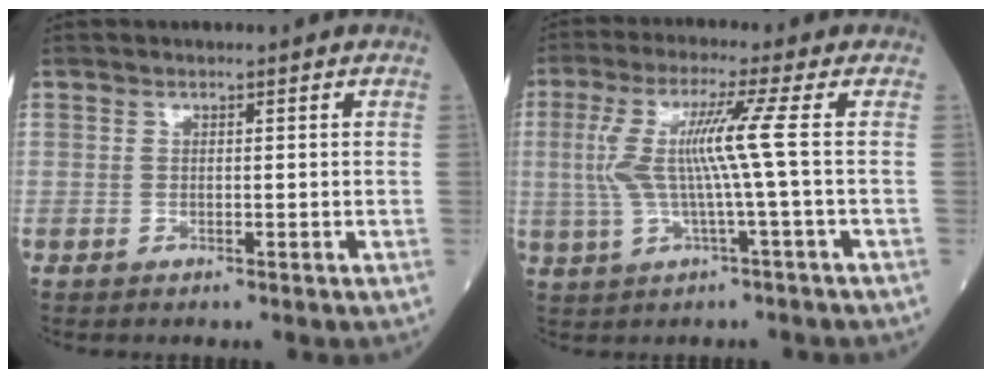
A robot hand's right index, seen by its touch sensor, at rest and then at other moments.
{"total": 8.1, "force": [0.3, -1.2, 8.0], "torque": [-0.172, 0.011, 0.010]}